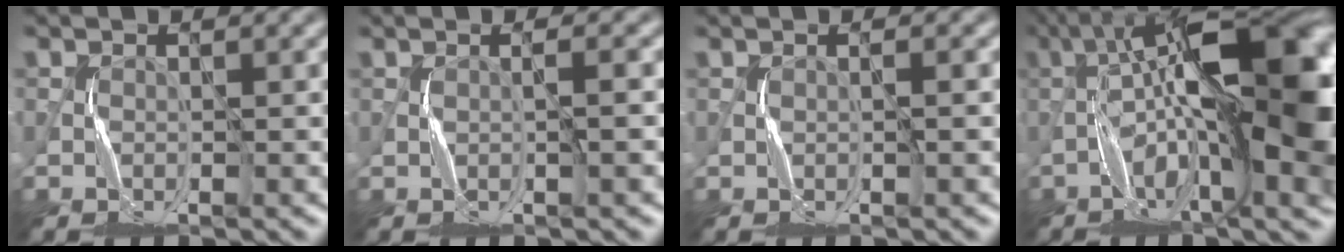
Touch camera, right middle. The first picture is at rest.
{"total": 2.7, "force": [0.4, 0.8, 2.6], "torque": [-0.020, 0.011, -0.010]}
{"total": 1.1, "force": [0.2, 0.1, 1.1], "torque": [-0.015, -0.003, -0.001]}
{"total": 18.6, "force": [-1.2, 6.2, 17.5], "torque": [-0.288, 0.029, -0.027]}